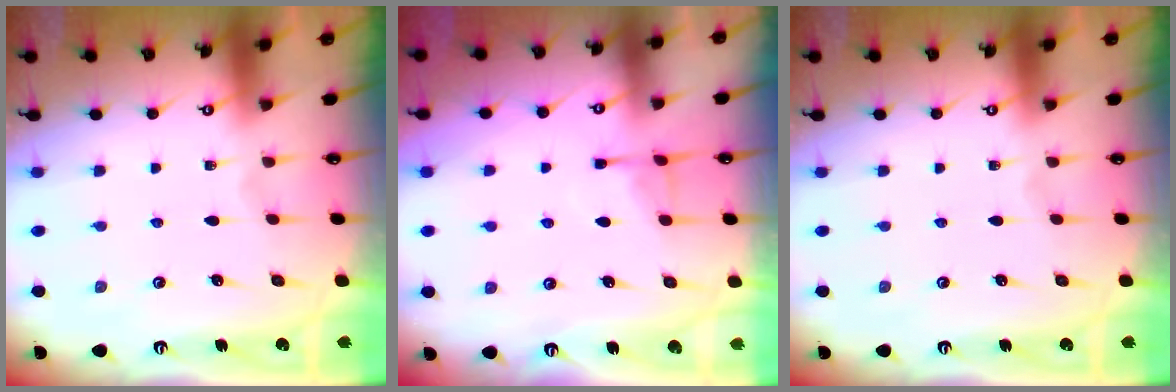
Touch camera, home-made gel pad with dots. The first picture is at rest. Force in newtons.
{"total": 5.1, "press": 5.1, "slide": 0.9}
{"total": 0.0}